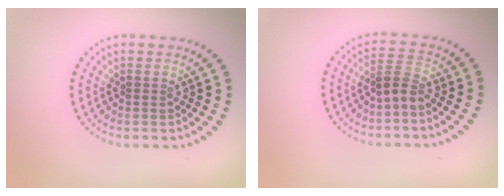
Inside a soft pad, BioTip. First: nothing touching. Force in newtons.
{"total": 2.0, "press": 1.4, "slide": 1.4}